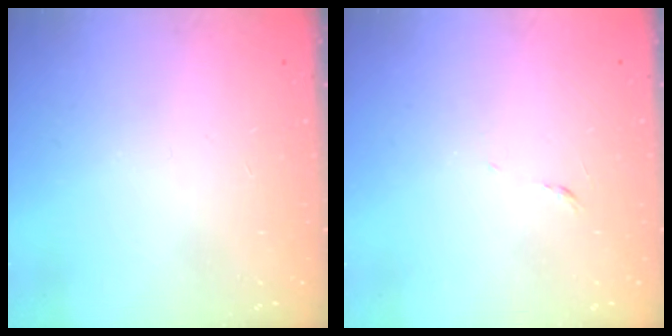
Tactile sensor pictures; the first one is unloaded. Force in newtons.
{"total": 3.9, "press": 3.8, "slide": 0.9}